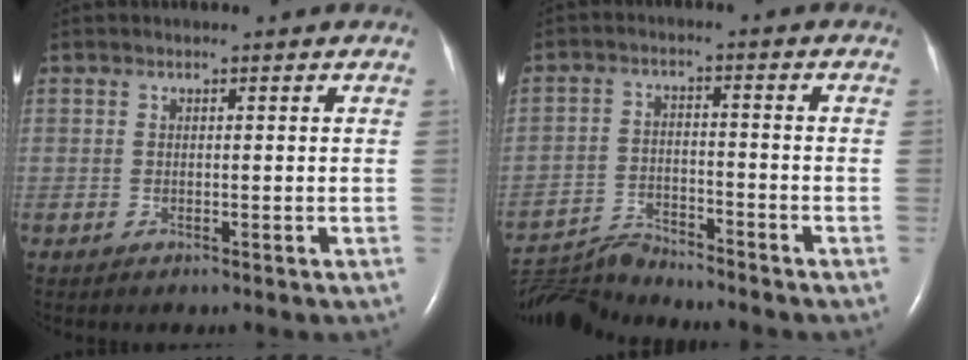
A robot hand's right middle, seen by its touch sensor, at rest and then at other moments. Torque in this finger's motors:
{"motor_torque": [-0.70, -0.54, -0.11, -0.04]}